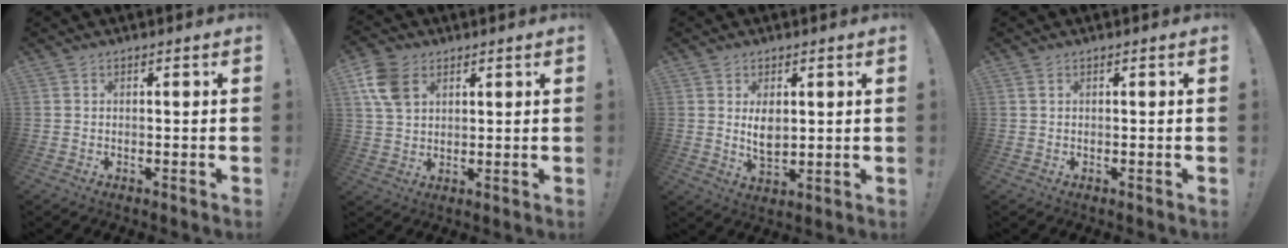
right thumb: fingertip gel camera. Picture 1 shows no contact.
{"total": 10.3, "force": [4.4, 7.2, 6.0], "torque": [-0.112, -0.006, 0.086]}
{"total": 5.5, "force": [1.6, 3.2, 4.2], "torque": [-0.060, -0.015, 0.025]}
{"total": 0.6, "force": [0.2, 0.0, 0.5], "torque": [-0.012, 0.001, 0.003]}